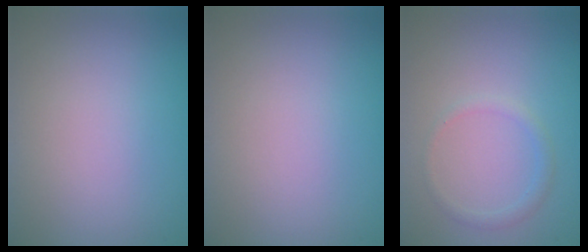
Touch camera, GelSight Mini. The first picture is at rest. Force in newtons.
{"total": 0.0}
{"total": 1.2, "press": 1.2, "slide": 0.1}